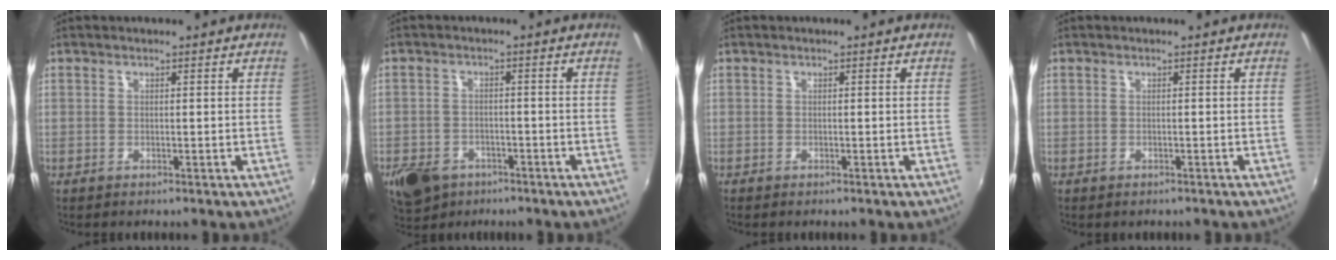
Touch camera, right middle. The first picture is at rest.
{"total": 9.1, "force": [-5.5, 6.1, 4.0], "torque": [-0.104, -0.008, -0.089]}
{"total": 0.0}
{"total": 0.8, "force": [-0.6, 0.4, 0.2], "torque": [-0.008, -0.002, -0.008]}